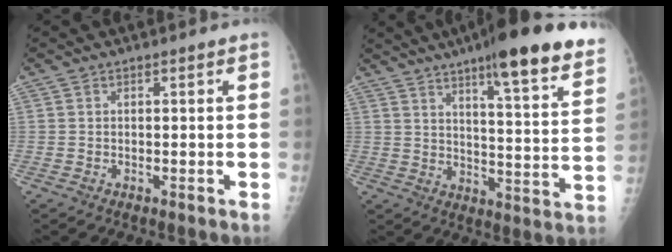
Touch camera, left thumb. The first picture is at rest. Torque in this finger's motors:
{"motor_torque": [2.19, 0.74, 1.03, -1.64, 0.24]}